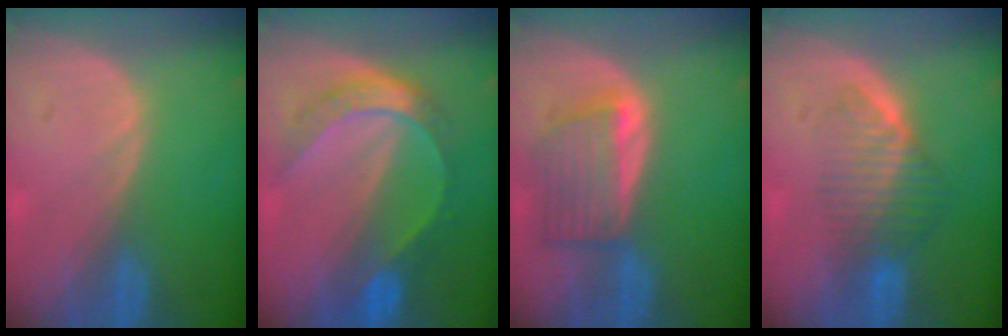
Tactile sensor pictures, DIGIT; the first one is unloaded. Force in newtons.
{"total": 7.0, "press": 7.0, "slide": 0.6}
{"total": 6.2, "press": 6.2, "slide": 0.4}
{"total": 6.5, "press": 5.8, "slide": 2.8}